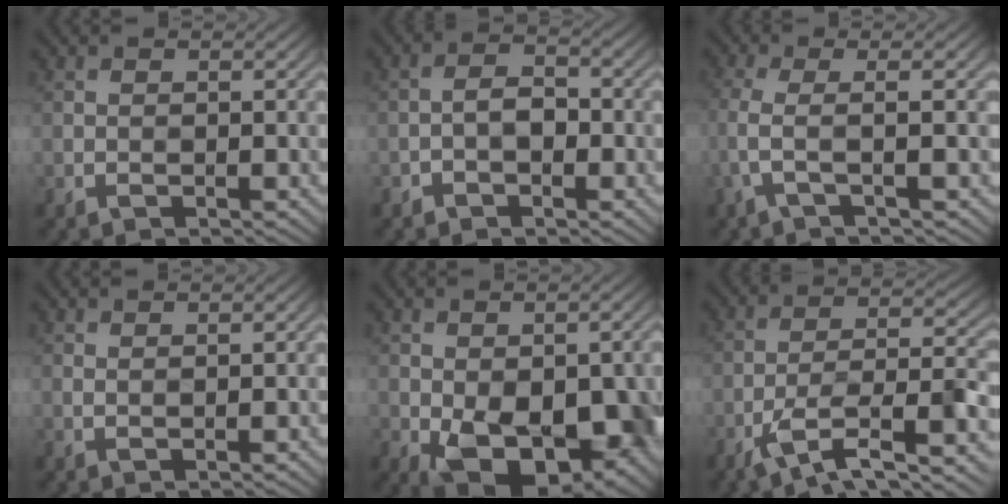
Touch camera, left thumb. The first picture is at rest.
{"total": 1.9, "force": [-0.8, 0.9, 1.4], "torque": [-0.028, 0.004, -0.017]}
{"total": 3.9, "force": [0.1, 0.7, 3.9], "torque": [-0.072, 0.007, -0.018]}
{"total": 1.3, "force": [1.2, -0.2, 0.3], "torque": [-0.003, 0.007, 0.019]}
{"total": 11.9, "force": [-2.7, 7.1, 9.1], "torque": [-0.135, -0.042, -0.022]}
{"total": 10.3, "force": [-6.0, 3.6, 7.6], "torque": [-0.137, -0.006, -0.098]}